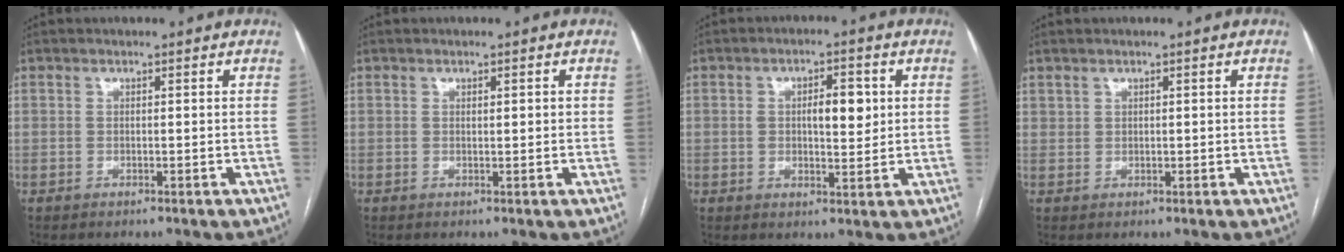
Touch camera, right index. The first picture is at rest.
{"total": 1.2, "force": [0.3, 0.3, 1.1], "torque": [-0.016, 0.003, 0.004]}
{"total": 5.6, "force": [1.1, 2.2, 5.0], "torque": [-0.081, 0.007, 0.021]}
{"total": 0.9, "force": [0.8, 0.5, 0.0], "torque": [0.001, 0.000, 0.016]}